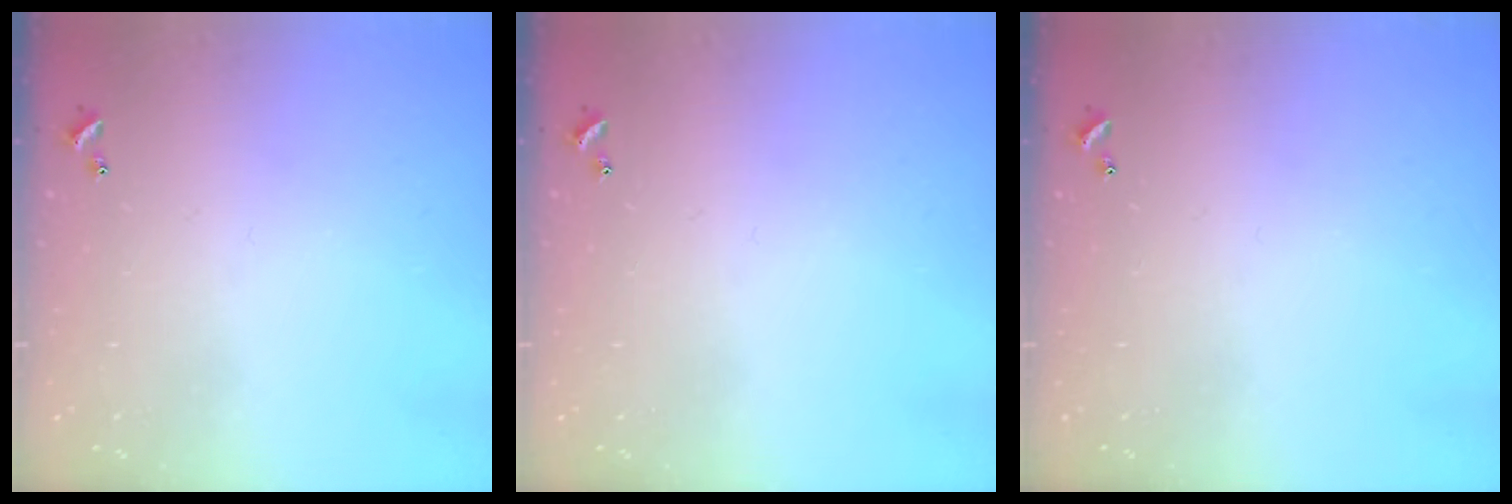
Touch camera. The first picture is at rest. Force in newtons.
{"total": 0.0}
{"total": 0.0}